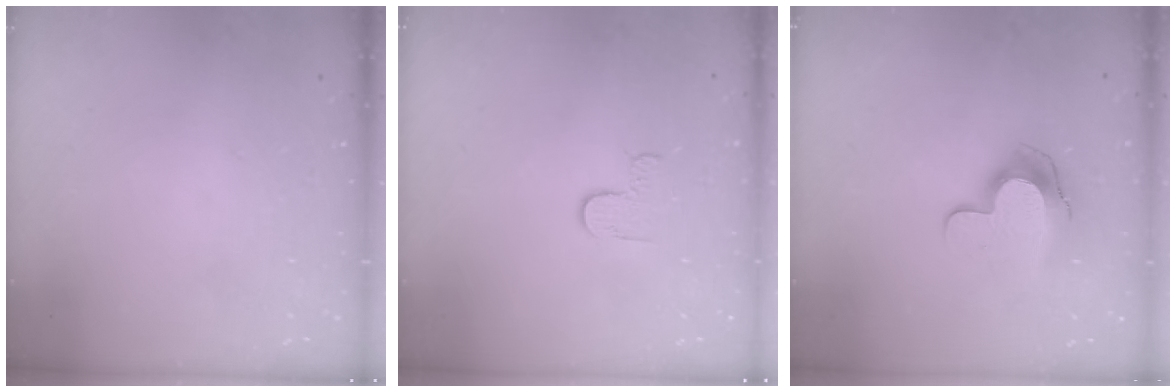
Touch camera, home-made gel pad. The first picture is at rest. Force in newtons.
{"total": 2.7, "press": 2.6, "slide": 0.4}
{"total": 10.9, "press": 10.9, "slide": 1.1}